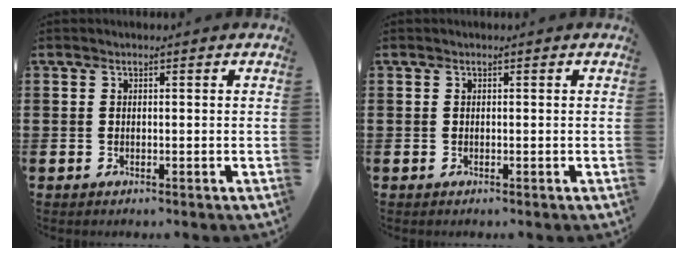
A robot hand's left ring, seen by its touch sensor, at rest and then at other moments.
{"total": 0.0}